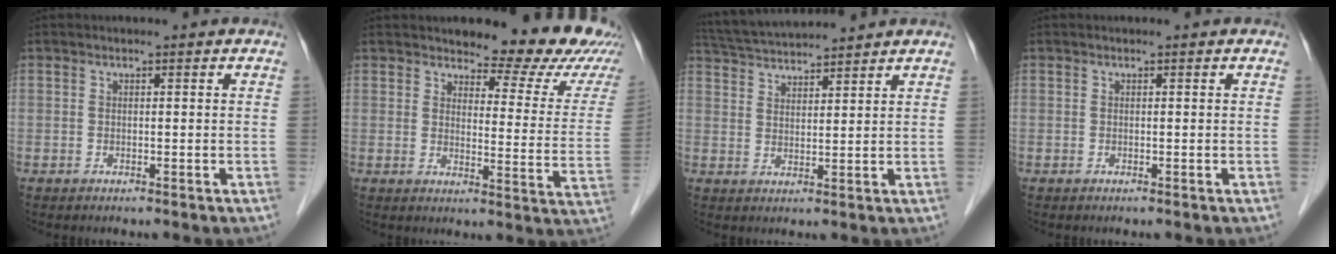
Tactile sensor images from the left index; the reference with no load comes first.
{"total": 14.3, "force": [12.5, 3.4, 5.9], "torque": [-0.053, -0.045, 0.124]}
{"total": 8.9, "force": [8.6, -0.1, 2.5], "torque": [-0.056, 0.031, 0.150]}
{"total": 0.0}